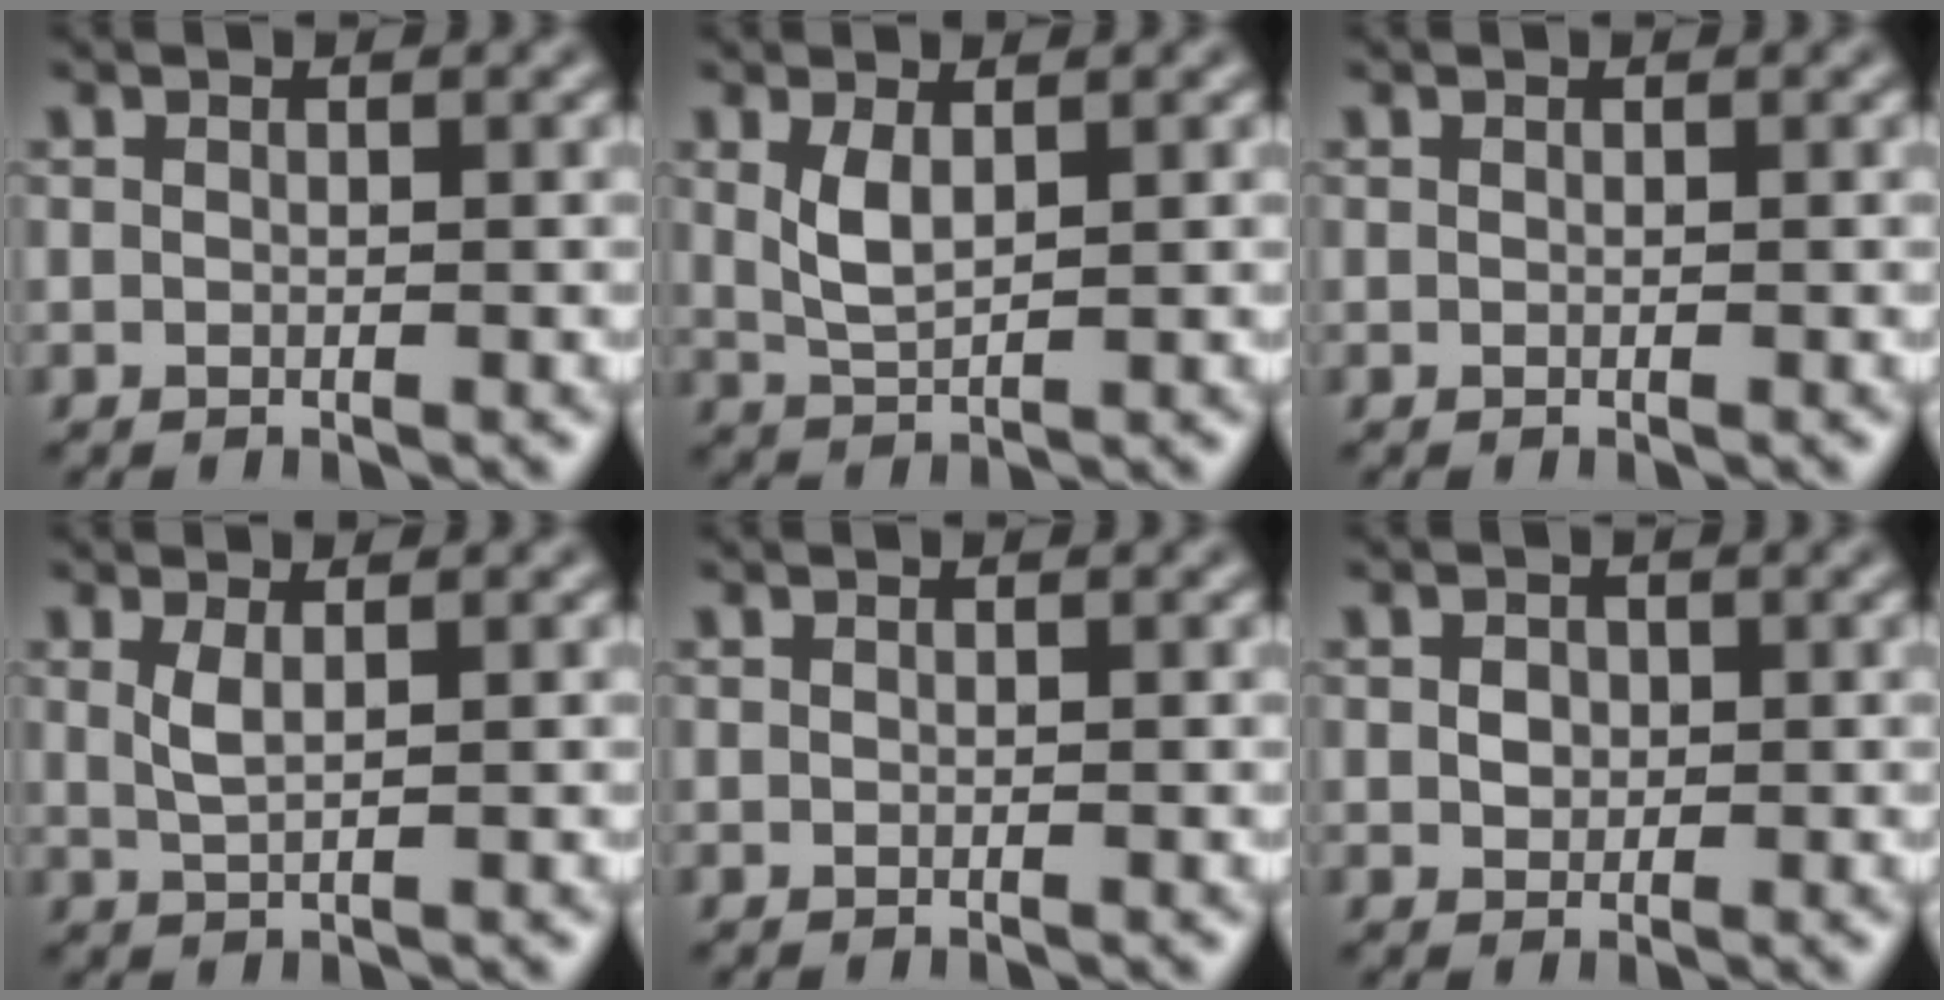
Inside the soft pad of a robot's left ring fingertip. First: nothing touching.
{"total": 2.4, "force": [1.0, 1.0, 2.0], "torque": [-0.049, -0.003, 0.025]}
{"total": 0.0}
{"total": 1.6, "force": [0.7, 0.4, 1.4], "torque": [-0.032, -0.002, 0.015]}
{"total": 0.0}
{"total": 1.4, "force": [0.2, 1.2, 0.7], "torque": [-0.012, 0.000, 0.002]}